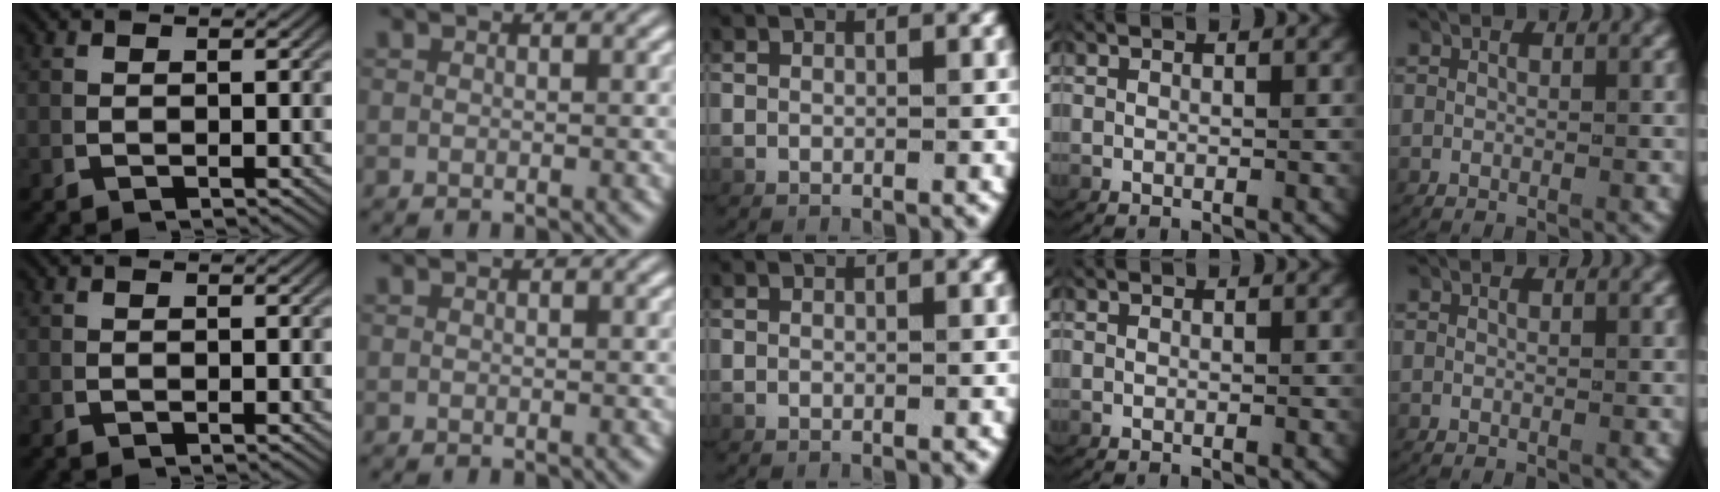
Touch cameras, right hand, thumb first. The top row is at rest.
{}